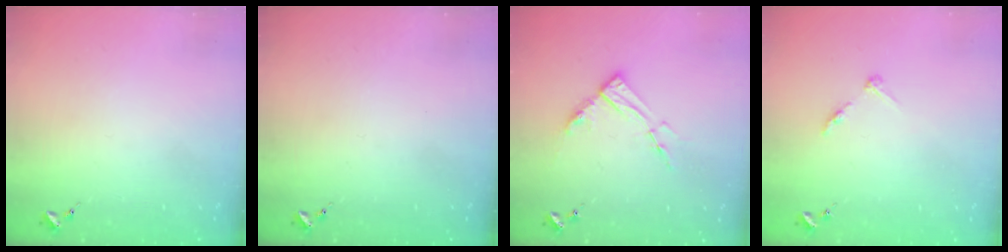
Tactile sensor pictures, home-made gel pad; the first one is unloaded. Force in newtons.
{"total": 0.0}
{"total": 8.9, "press": 8.9, "slide": 0.8}
{"total": 5.2, "press": 5.2, "slide": 0.6}